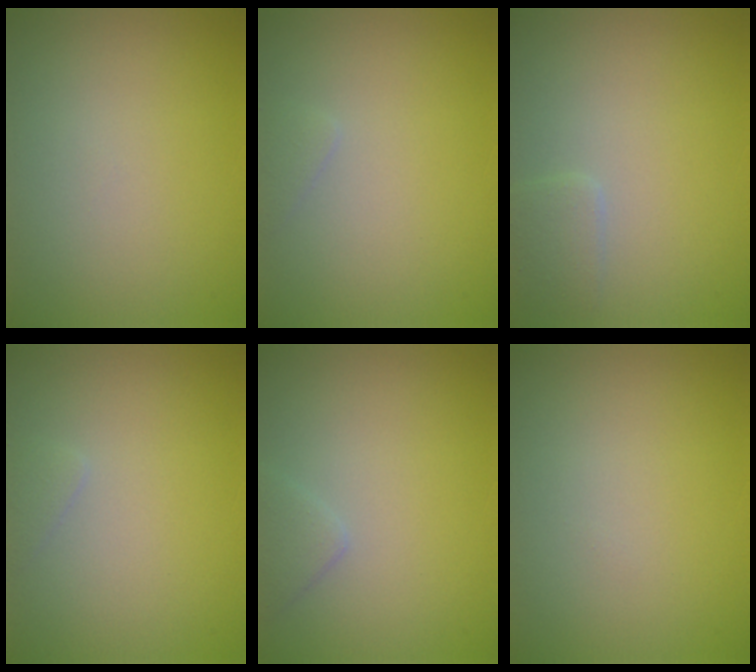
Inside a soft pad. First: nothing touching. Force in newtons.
{"total": 0.6, "press": 0.6, "slide": 0.0}
{"total": 1.4, "press": 1.4, "slide": 0.1}
{"total": 0.6, "press": 0.6, "slide": 0.0}
{"total": 1.3, "press": 1.3, "slide": 0.0}
{"total": 0.0}